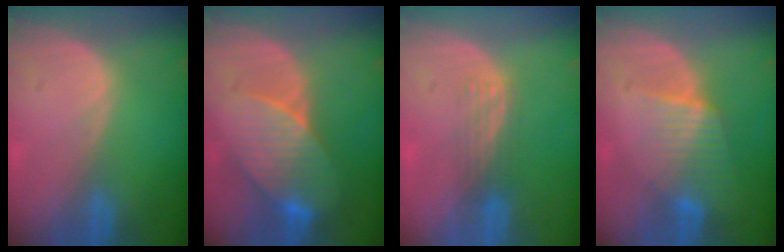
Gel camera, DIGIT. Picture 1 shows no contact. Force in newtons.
{"total": 8.3, "press": 7.9, "slide": 2.6}
{"total": 2.9, "press": 2.7, "slide": 1.2}
{"total": 6.5, "press": 5.8, "slide": 3.0}